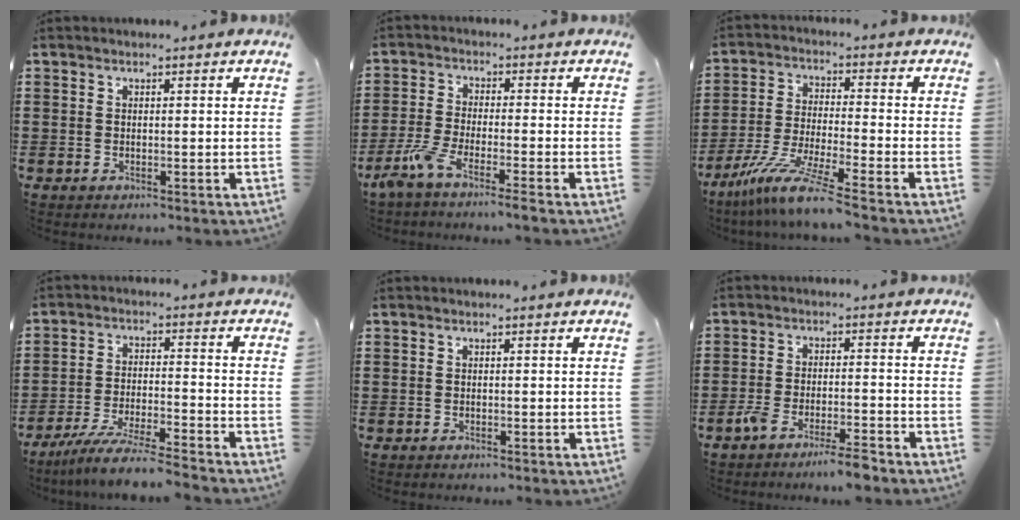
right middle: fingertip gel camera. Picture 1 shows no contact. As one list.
[{"total": 5.1, "force": [-4.2, -0.2, 3.0], "torque": [-0.084, -0.020, -0.086]}, {"total": 8.8, "force": [-7.1, -0.3, 5.2], "torque": [-0.111, -0.011, -0.142]}, {"total": 7.0, "force": [-6.4, -0.3, 2.9], "torque": [-0.067, -0.014, -0.125]}, {"total": 0.0}, {"total": 4.9, "force": [-4.2, 0.3, 2.6], "torque": [-0.057, -0.003, -0.080]}]